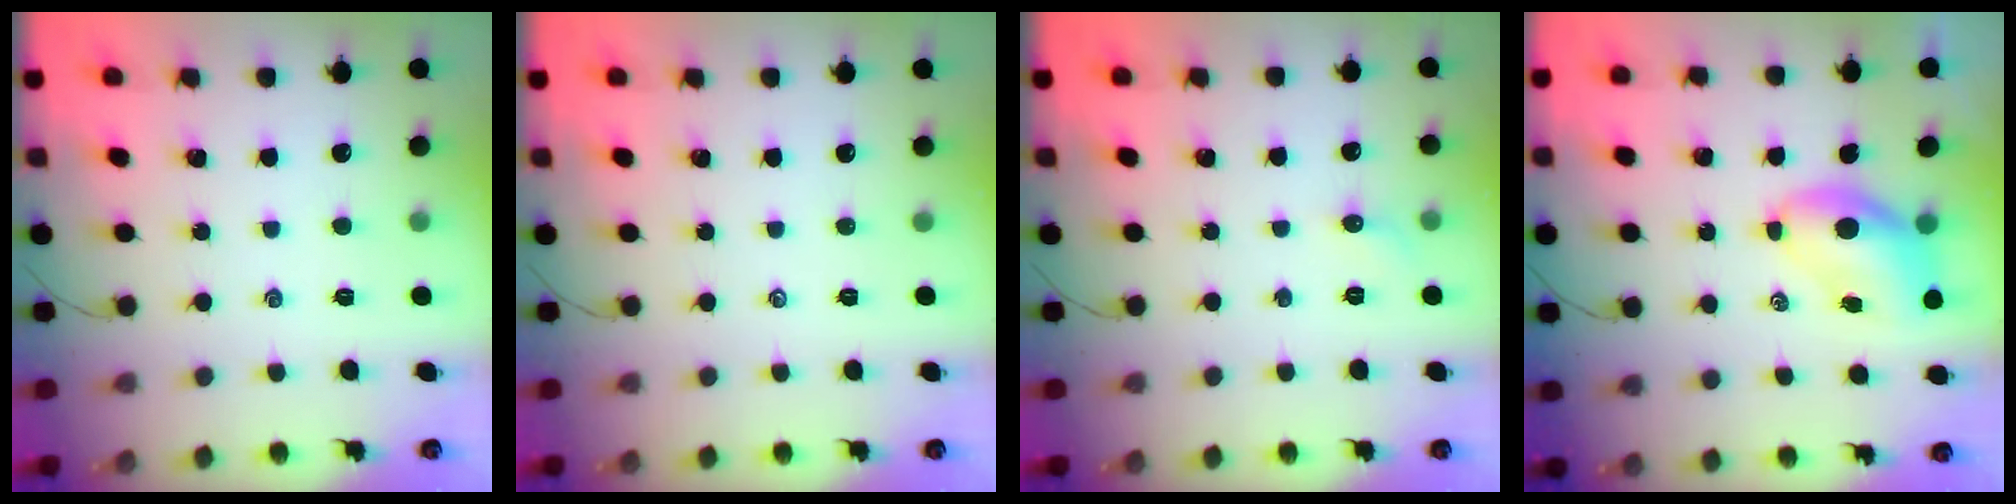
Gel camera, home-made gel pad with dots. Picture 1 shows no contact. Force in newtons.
{"total": 0.0}
{"total": 3.8, "press": 3.6, "slide": 1.2}
{"total": 6.6, "press": 6.5, "slide": 1.3}